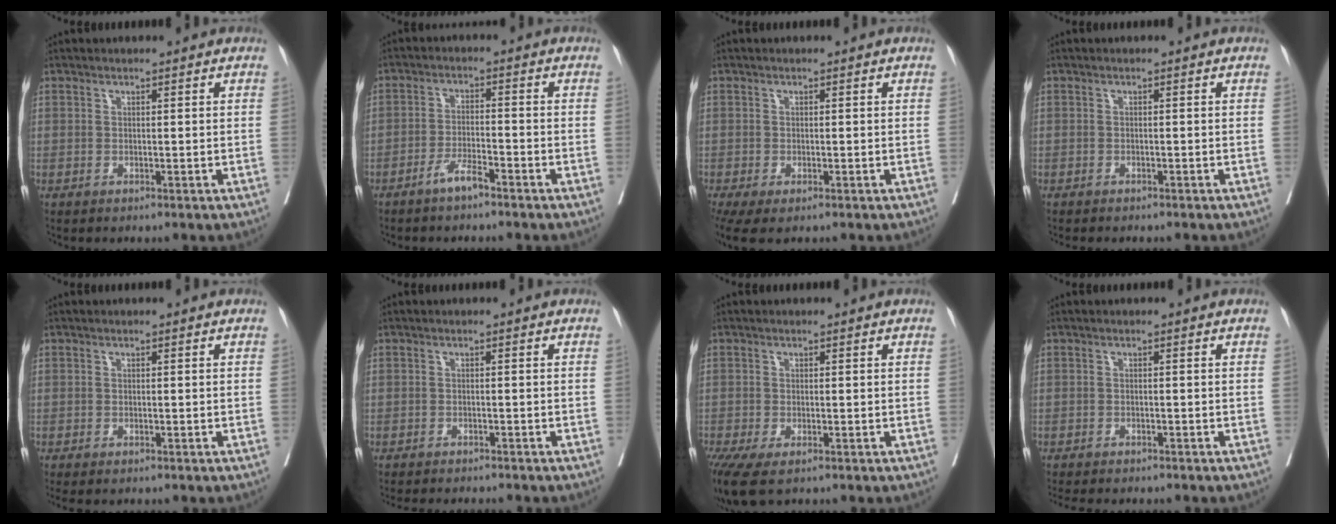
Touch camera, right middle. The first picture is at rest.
{"total": 3.6, "force": [-2.8, 0.4, 2.2], "torque": [-0.040, 0.001, -0.053]}
{"total": 5.7, "force": [-3.5, 2.3, 3.9], "torque": [-0.081, -0.018, -0.058]}
{"total": 2.7, "force": [-2.4, 0.6, 1.1], "torque": [-0.017, -0.003, -0.027]}
{"total": 2.3, "force": [-1.9, 0.6, 1.2], "torque": [-0.014, -0.006, -0.024]}
{"total": 7.2, "force": [-6.7, 0.9, 2.5], "torque": [-0.024, -0.010, -0.091]}
{"total": 8.3, "force": [-5.5, 3.1, 5.5], "torque": [-0.117, -0.024, -0.091]}
{"total": 8.0, "force": [-7.1, 1.7, 3.4], "torque": [-0.044, -0.005, -0.096]}